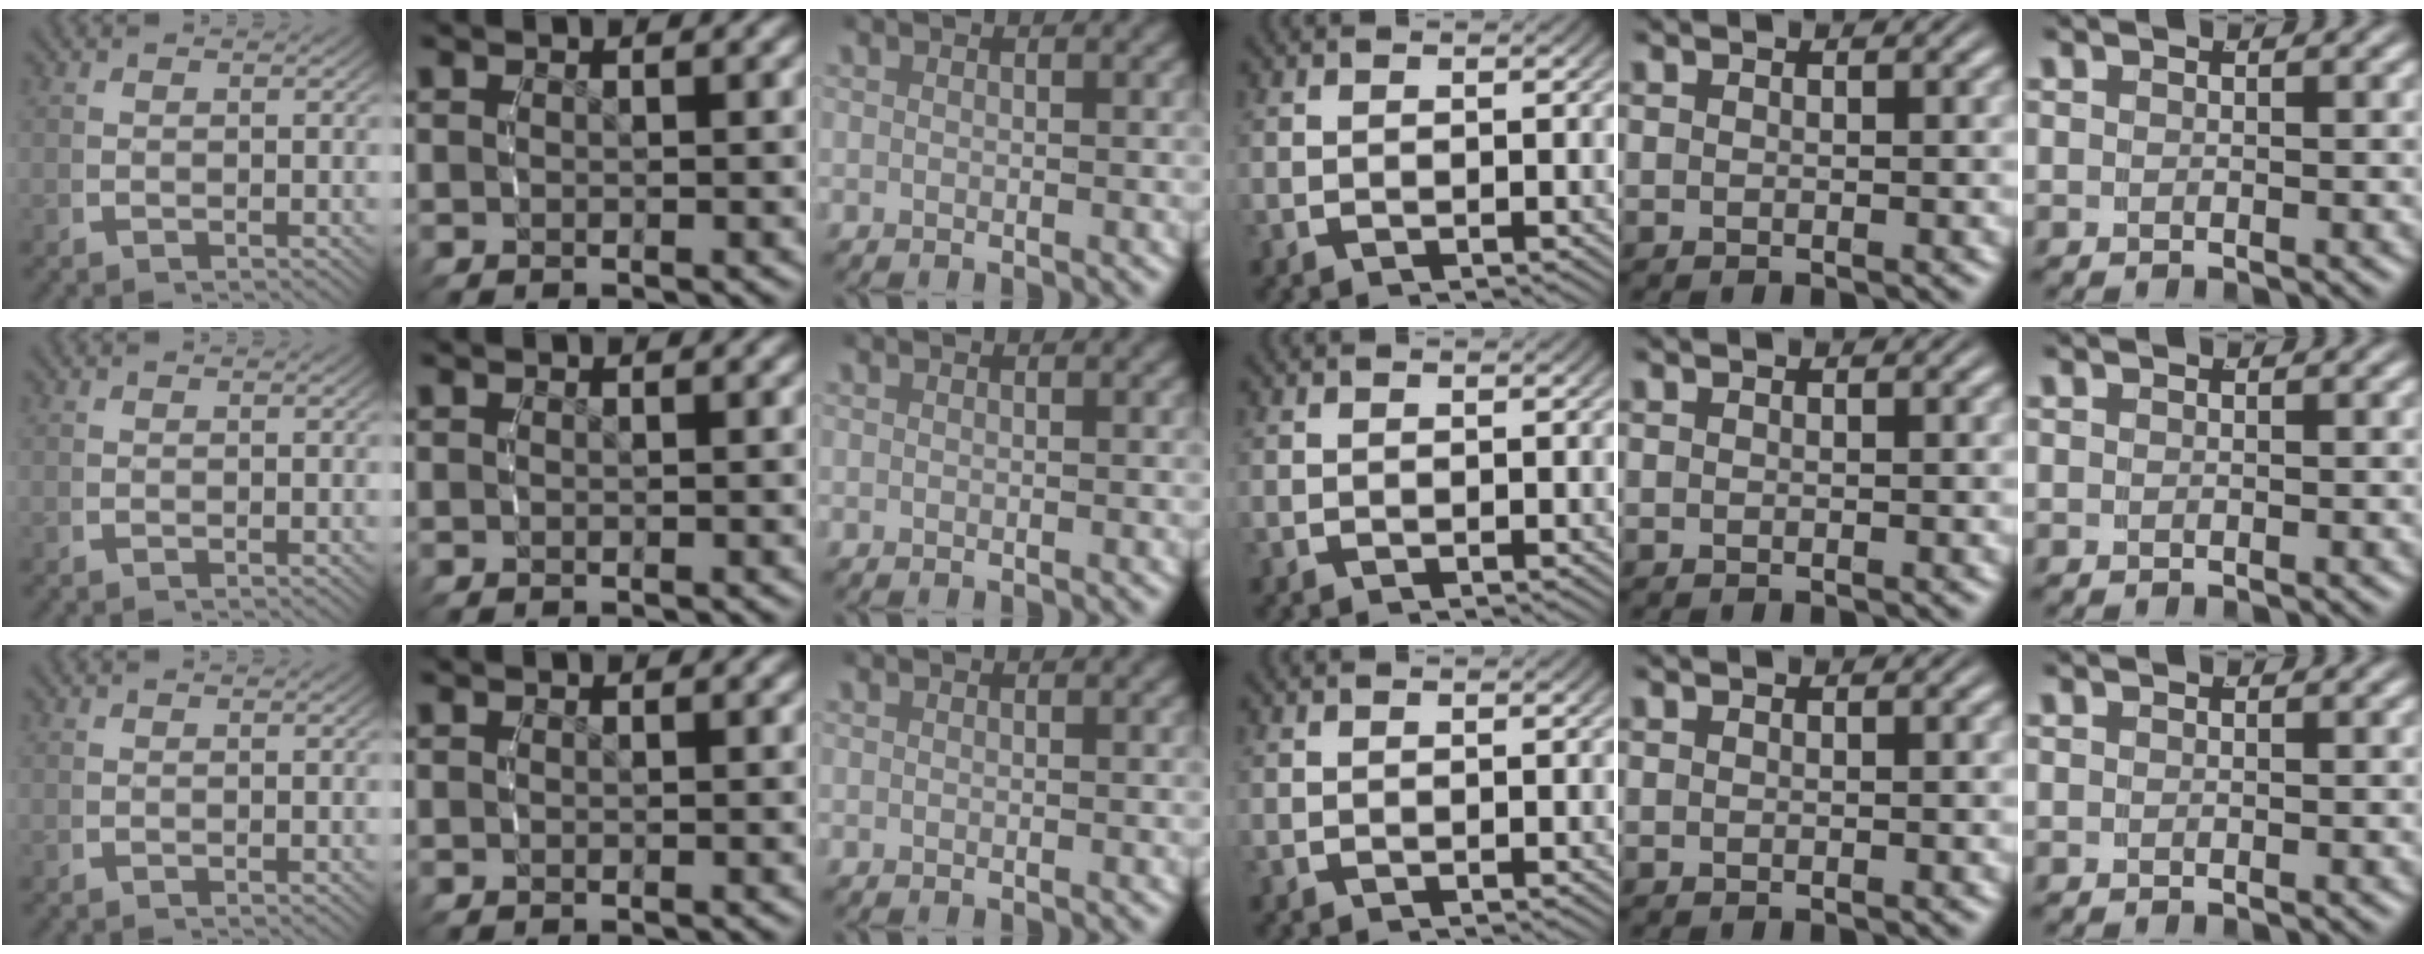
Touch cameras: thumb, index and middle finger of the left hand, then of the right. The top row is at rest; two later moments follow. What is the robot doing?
{"motion": "reach", "object": "string"}